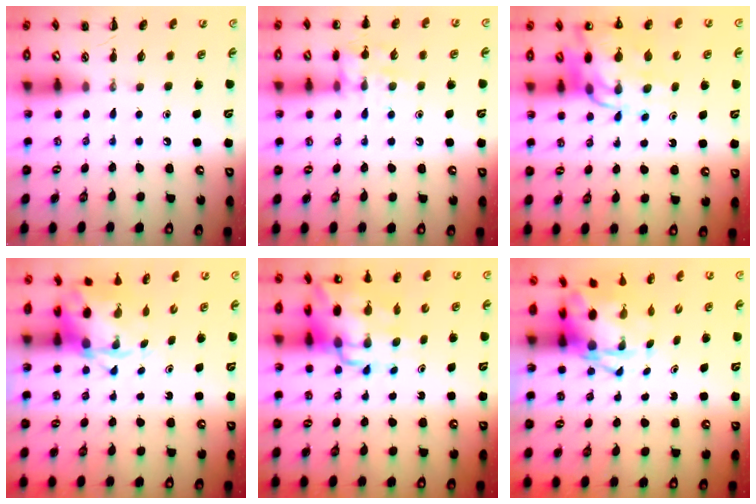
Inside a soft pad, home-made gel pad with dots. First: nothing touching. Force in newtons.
{"total": 11.4, "press": 11.4, "slide": 1.1}
{"total": 12.3, "press": 11.8, "slide": 3.6}
{"total": 5.4, "press": 5.4, "slide": 0.7}
{"total": 13.9, "press": 13.3, "slide": 3.9}
{"total": 4.8, "press": 4.6, "slide": 1.2}